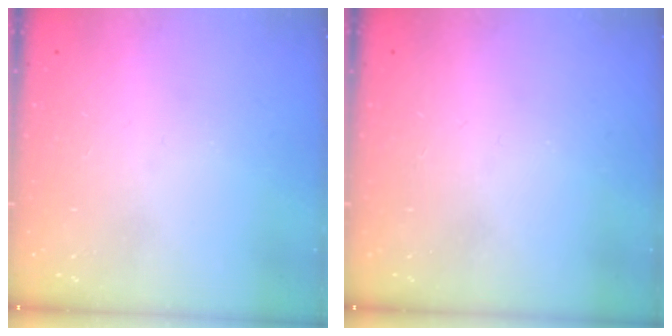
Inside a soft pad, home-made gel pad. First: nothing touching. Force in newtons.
{"total": 0.0}